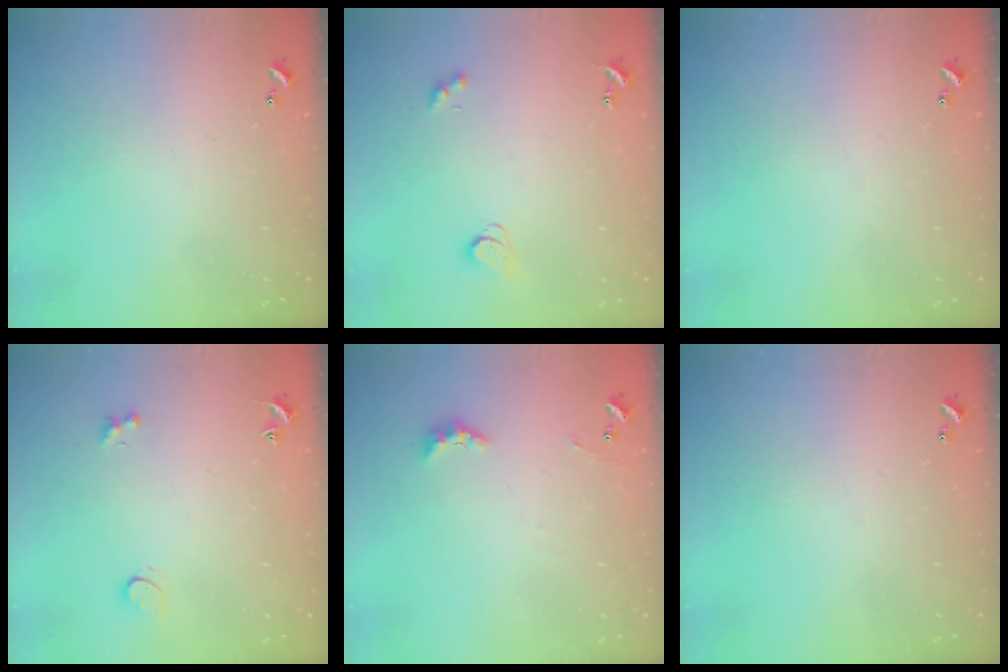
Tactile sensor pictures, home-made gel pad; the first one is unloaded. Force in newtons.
{"total": 2.8, "press": 2.8, "slide": 0.6}
{"total": 0.0}
{"total": 2.6, "press": 2.3, "slide": 1.2}
{"total": 4.2, "press": 4.1, "slide": 0.7}
{"total": 0.0}